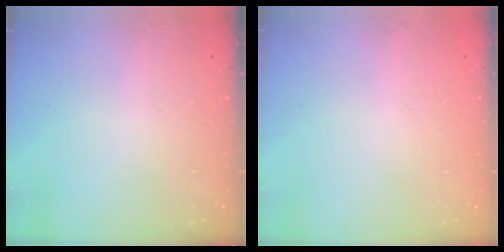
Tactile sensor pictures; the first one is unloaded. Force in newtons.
{"total": 0.0}